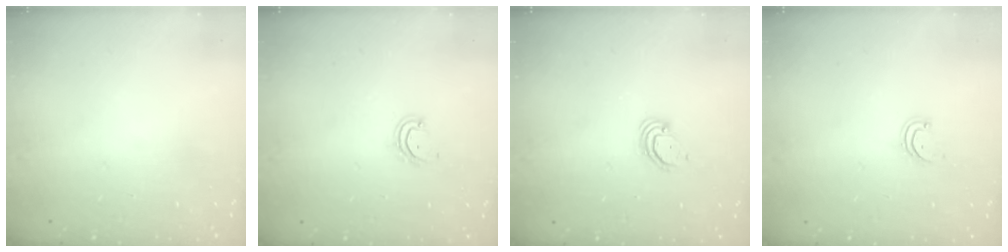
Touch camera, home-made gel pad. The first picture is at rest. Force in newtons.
{"total": 4.0, "press": 4.0, "slide": 0.3}
{"total": 2.9, "press": 2.9, "slide": 0.3}
{"total": 1.9, "press": 1.9, "slide": 0.2}